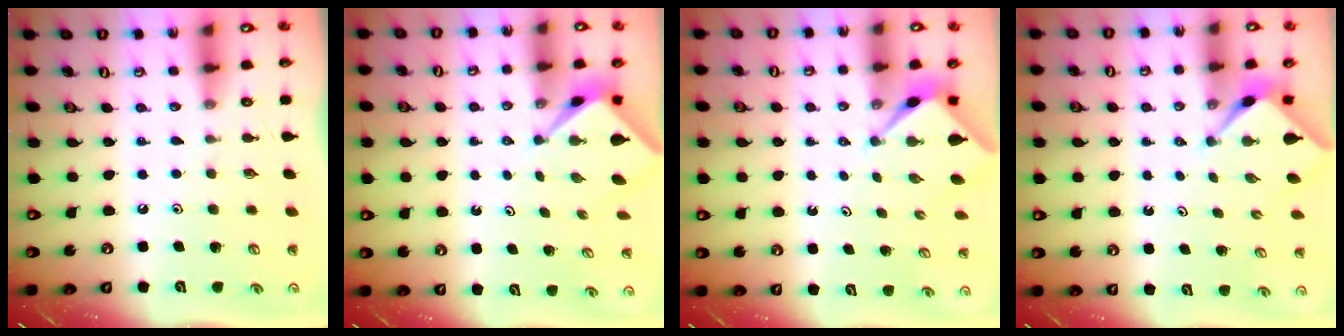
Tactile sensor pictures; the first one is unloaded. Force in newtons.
{"total": 2.0, "press": 2.0, "slide": 0.2}
{"total": 2.4, "press": 2.4, "slide": 0.3}
{"total": 2.3, "press": 2.3, "slide": 0.4}